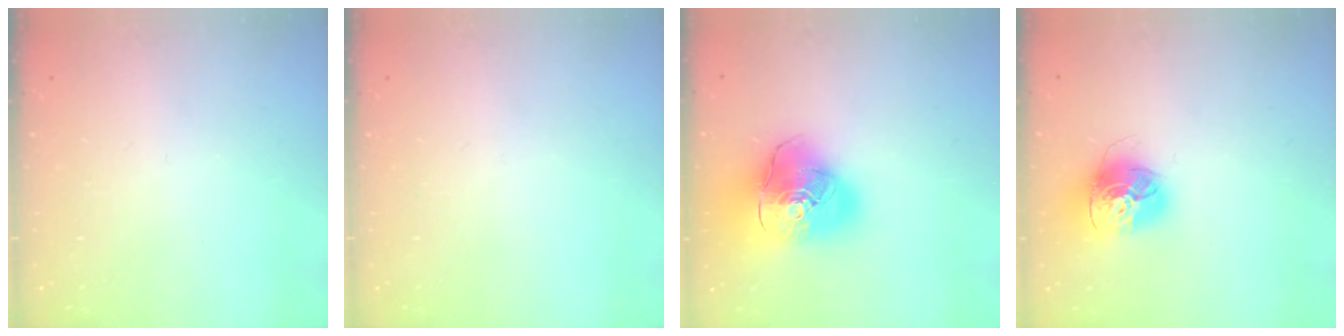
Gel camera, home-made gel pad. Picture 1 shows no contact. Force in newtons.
{"total": 0.0}
{"total": 22.5, "press": 22.3, "slide": 3.4}
{"total": 15.7, "press": 15.6, "slide": 1.6}